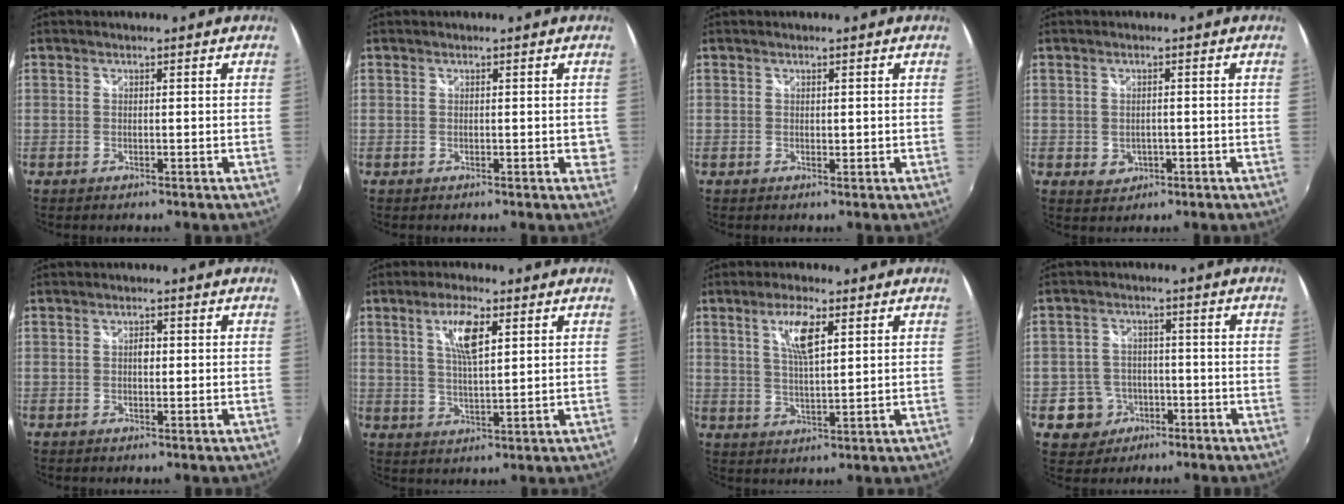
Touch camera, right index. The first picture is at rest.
{"total": 1.8, "force": [0.1, 1.0, 1.4], "torque": [-0.013, 0.001, 0.004]}
{"total": 0.6, "force": [0.4, 0.3, 0.4], "torque": [-0.004, 0.000, 0.006]}
{"total": 3.2, "force": [-0.5, 2.6, 1.8], "torque": [-0.036, -0.002, -0.001]}
{"total": 1.3, "force": [0.0, 0.9, 0.9], "torque": [-0.015, 0.004, -0.002]}
{"total": 6.9, "force": [2.9, 1.9, 5.9], "torque": [-0.108, 0.003, 0.054]}
{"total": 6.5, "force": [2.9, 1.8, 5.6], "torque": [-0.102, 0.002, 0.055]}
{"total": 6.4, "force": [-2.9, 5.7, 0.6], "torque": [-0.030, 0.019, -0.040]}